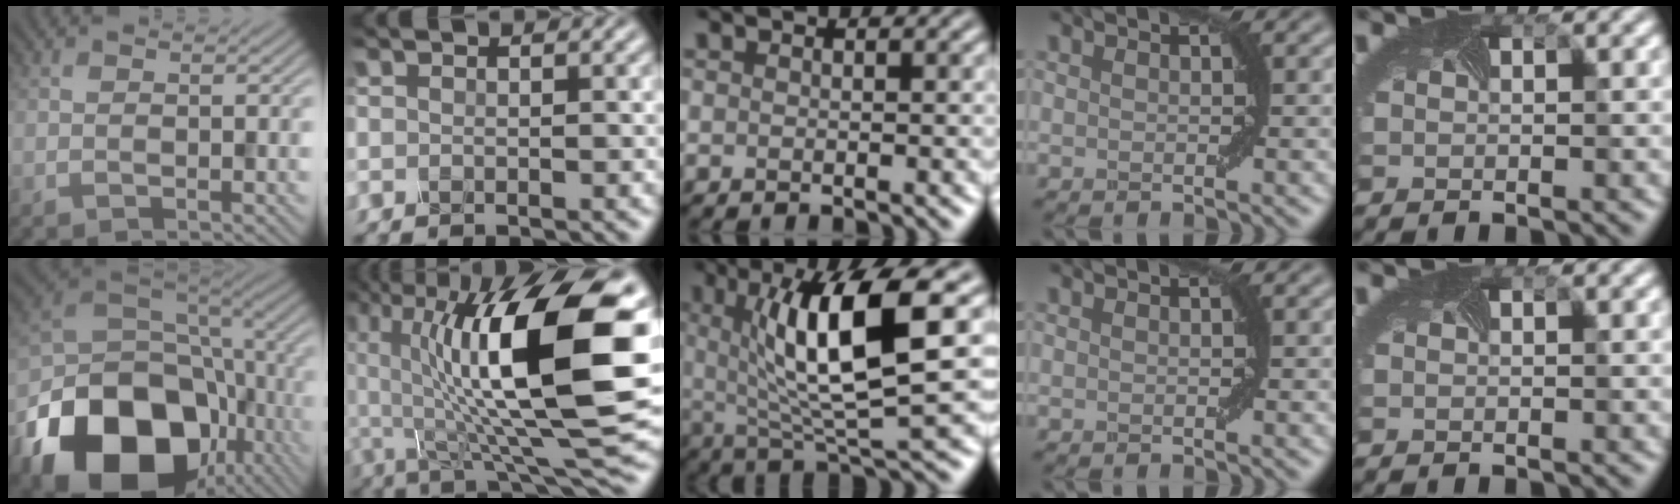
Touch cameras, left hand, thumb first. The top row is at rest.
{"thumb": {"total": 21.4, "force": [-9.1, 15.4, 11.6], "torque": [-0.268, -0.055, -0.130]}, "index": {"total": 16.7, "force": [1.8, 5.7, 15.6], "torque": [-0.254, 0.014, 0.028]}, "middle": {"total": 10.6, "force": [2.0, 2.6, 10.1], "torque": [-0.148, -0.006, 0.040]}}